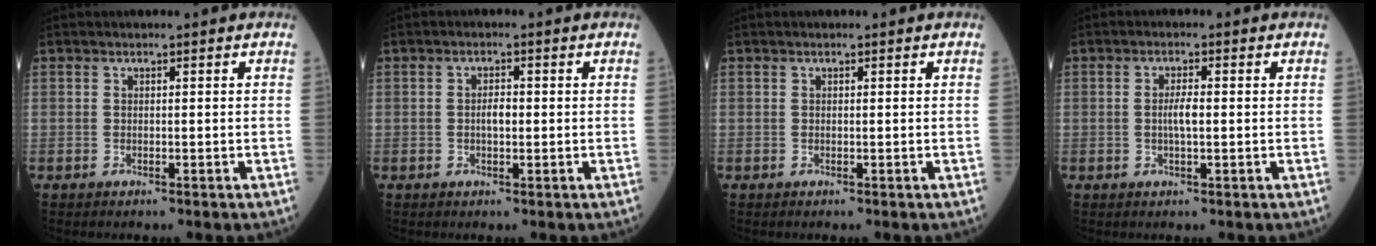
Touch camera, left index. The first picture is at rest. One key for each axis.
{"total": 2.0, "fx": -0.7, "fy": 0.8, "fz": 1.7, "tx": -0.027, "ty": 0.000, "tz": -0.017}
{"total": 0.0}
{"total": 2.5, "fx": -0.7, "fy": 0.4, "fz": 2.4, "tx": -0.044, "ty": -0.002, "tz": -0.016}